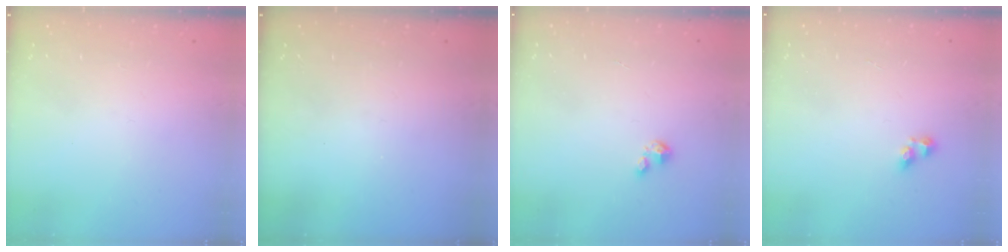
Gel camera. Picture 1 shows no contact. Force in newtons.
{"total": 0.0}
{"total": 1.2, "press": 1.2, "slide": 0.2}
{"total": 3.3, "press": 3.1, "slide": 1.2}